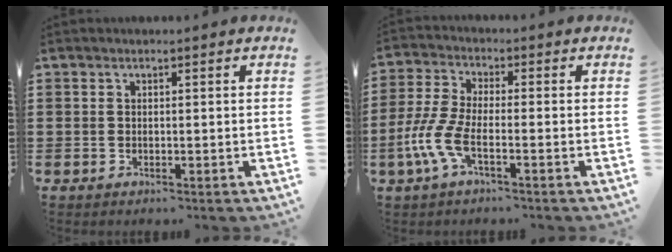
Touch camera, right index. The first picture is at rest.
{"total": 6.5, "force": [-2.9, 2.0, 5.4], "torque": [-0.150, -0.020, -0.064]}